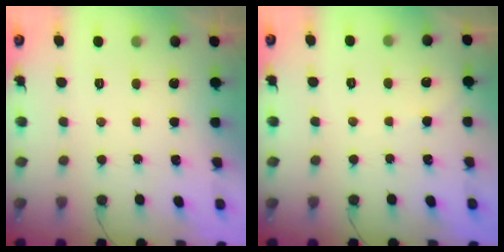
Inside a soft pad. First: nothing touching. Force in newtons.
{"total": 1.3, "press": 1.3, "slide": 0.2}